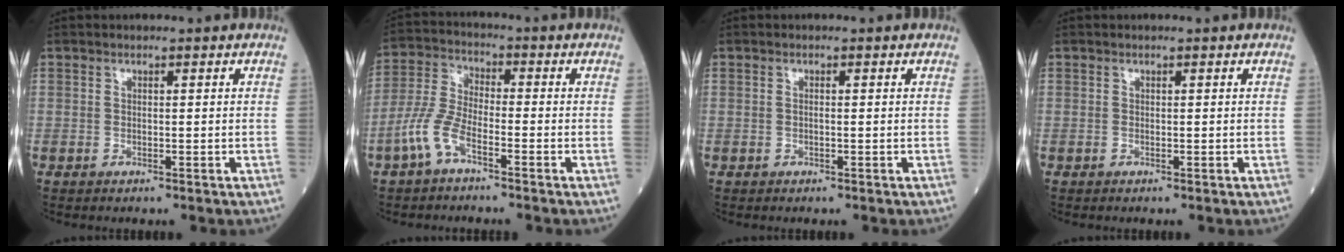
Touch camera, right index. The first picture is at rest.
{"total": 6.5, "force": [-3.6, 2.1, 5.0], "torque": [-0.123, 0.003, -0.079]}
{"total": 0.5, "force": [0.0, 0.1, 0.5], "torque": [-0.013, 0.000, -0.001]}
{"total": 0.0}